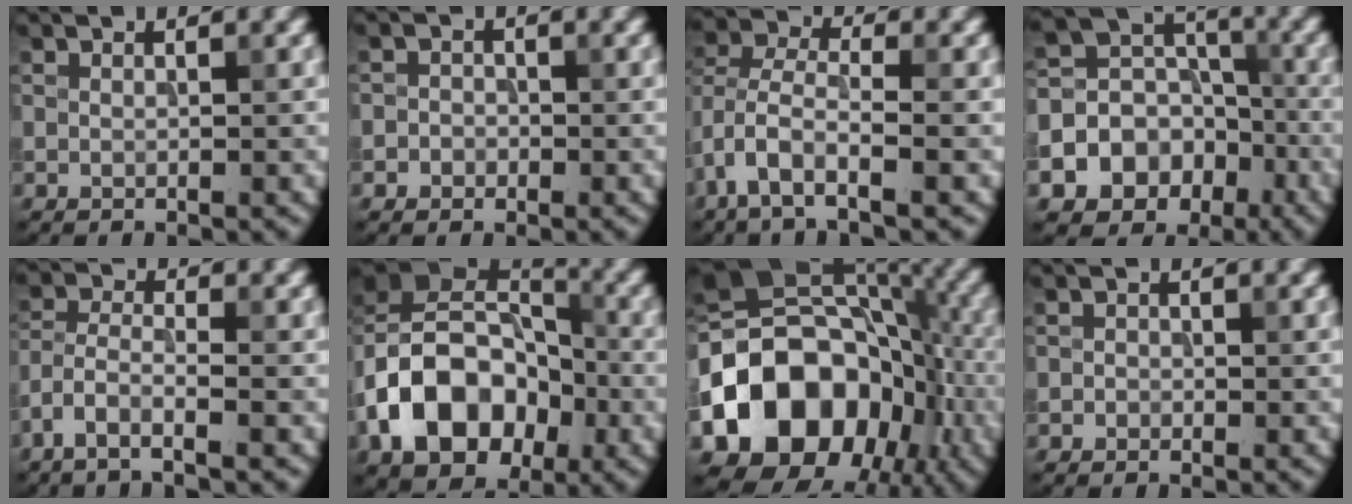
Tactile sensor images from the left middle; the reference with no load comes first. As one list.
[{"total": 1.6, "force": [-0.5, 1.4, 0.3], "torque": [0.014, 0.003, -0.017]}, {"total": 5.2, "force": [-2.4, 2.5, 3.9], "torque": [-0.078, 0.003, -0.056]}, {"total": 13.6, "force": [-6.6, 11.3, 3.8], "torque": [-0.089, -0.031, -0.117]}, {"total": 3.2, "force": [-2.3, 0.7, 2.1], "torque": [-0.046, 0.001, -0.059]}, {"total": 12.1, "force": [-3.4, 8.5, 7.8], "torque": [-0.140, 0.002, -0.071]}, {"total": 16.2, "force": [-4.8, 12.3, 9.4], "torque": [-0.152, 0.008, -0.096]}, {"total": 0.7, "force": [-0.3, 0.6, 0.1], "torque": [0.004, -0.002, -0.006]}]